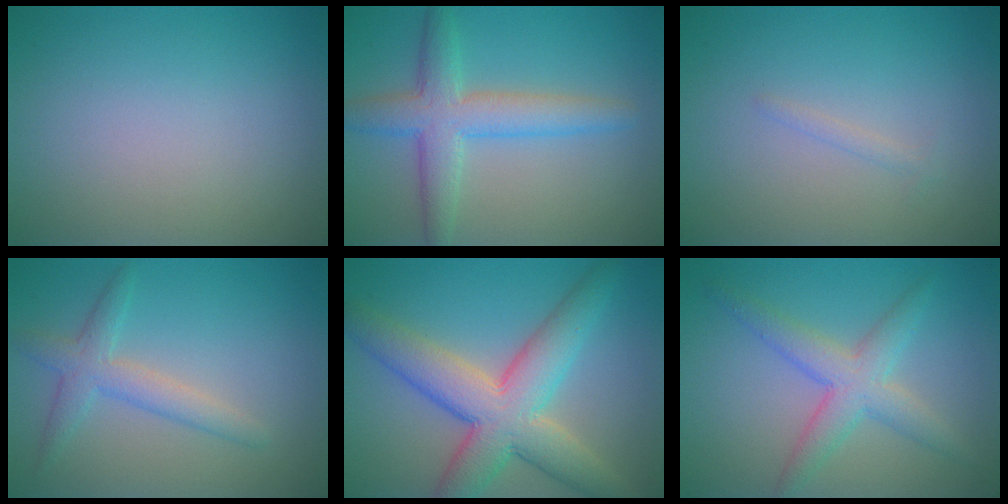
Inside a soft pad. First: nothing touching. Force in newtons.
{"total": 4.9, "press": 4.9, "slide": 0.1}
{"total": 0.7, "press": 0.7, "slide": 0.1}
{"total": 3.0, "press": 3.0, "slide": 0.1}
{"total": 8.6, "press": 8.5, "slide": 0.4}
{"total": 4.1, "press": 4.1, "slide": 0.1}